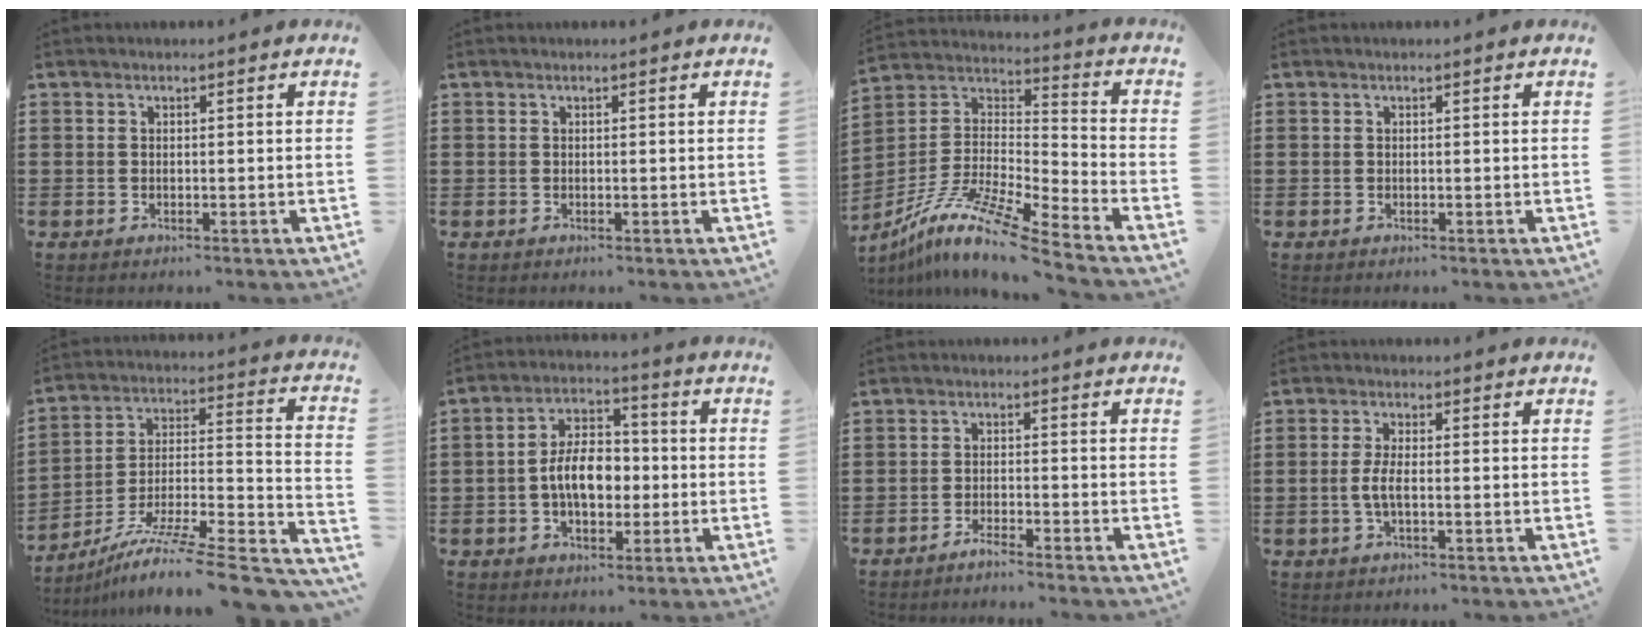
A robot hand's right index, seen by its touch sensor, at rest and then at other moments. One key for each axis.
{"total": 0.0}
{"total": 12.1, "fx": -9.5, "fy": 0.3, "fz": 7.4, "tx": -0.153, "ty": 0.001, "tz": -0.191}
{"total": 0.0}
{"total": 10.5, "fx": -7.8, "fy": 0.3, "fz": 7.1, "tx": -0.119, "ty": -0.004, "tz": -0.150}
{"total": 7.8, "fx": -1.1, "fy": 4.7, "fz": 6.1, "tx": -0.111, "ty": 0.005, "tz": -0.028}
{"total": 2.1, "fx": -2.1, "fy": -0.4, "fz": 0.5, "tx": -0.008, "ty": 0.003, "tz": -0.041}
{"total": 3.5, "fx": -0.7, "fy": 0.9, "fz": 3.3, "tx": -0.082, "ty": -0.006, "tz": -0.021}